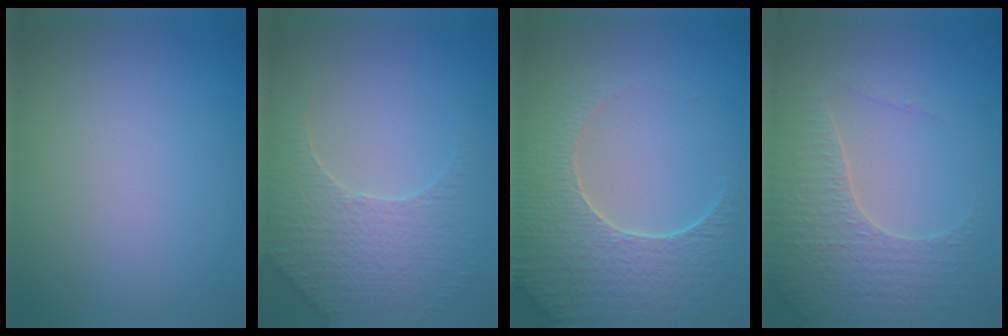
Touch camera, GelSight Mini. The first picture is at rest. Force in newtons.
{"total": 3.7, "press": 3.6, "slide": 1.0}
{"total": 6.1, "press": 5.2, "slide": 3.2}
{"total": 4.0, "press": 3.9, "slide": 1.1}